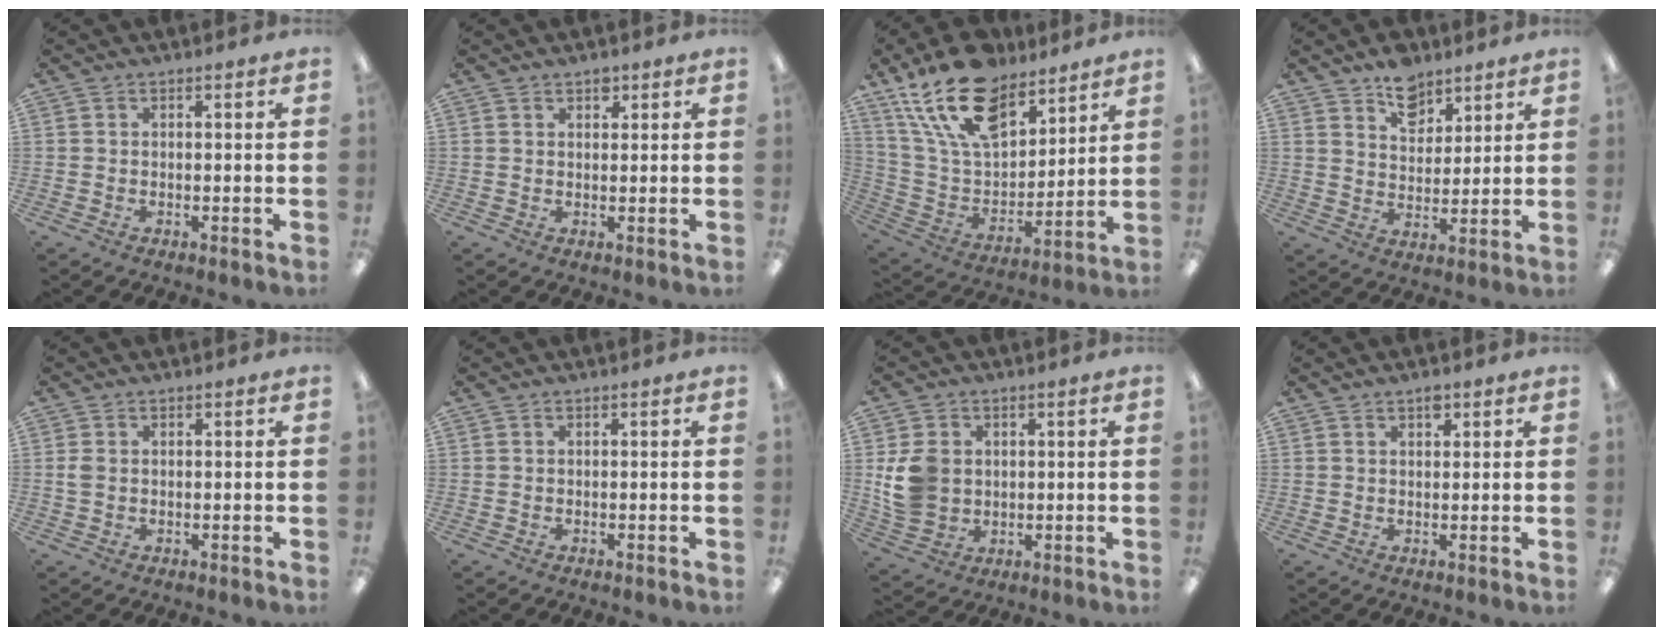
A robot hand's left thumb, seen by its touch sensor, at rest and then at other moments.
{"total": 1.9, "force": [1.4, 1.1, 0.6], "torque": [0.003, -0.006, 0.022]}
{"total": 20.3, "force": [13.7, 10.7, 10.5], "torque": [-0.206, -0.066, 0.251]}
{"total": 8.3, "force": [6.3, 4.9, 2.4], "torque": [-0.021, -0.039, 0.112]}
{"total": 1.8, "force": [0.2, 1.2, 1.3], "torque": [-0.027, 0.005, 0.002]}
{"total": 0.0}
{"total": 8.5, "force": [1.1, 7.3, 4.2], "torque": [-0.089, 0.011, 0.025]}
{"total": 2.0, "force": [1.5, 1.1, 0.9], "torque": [-0.003, -0.006, 0.023]}